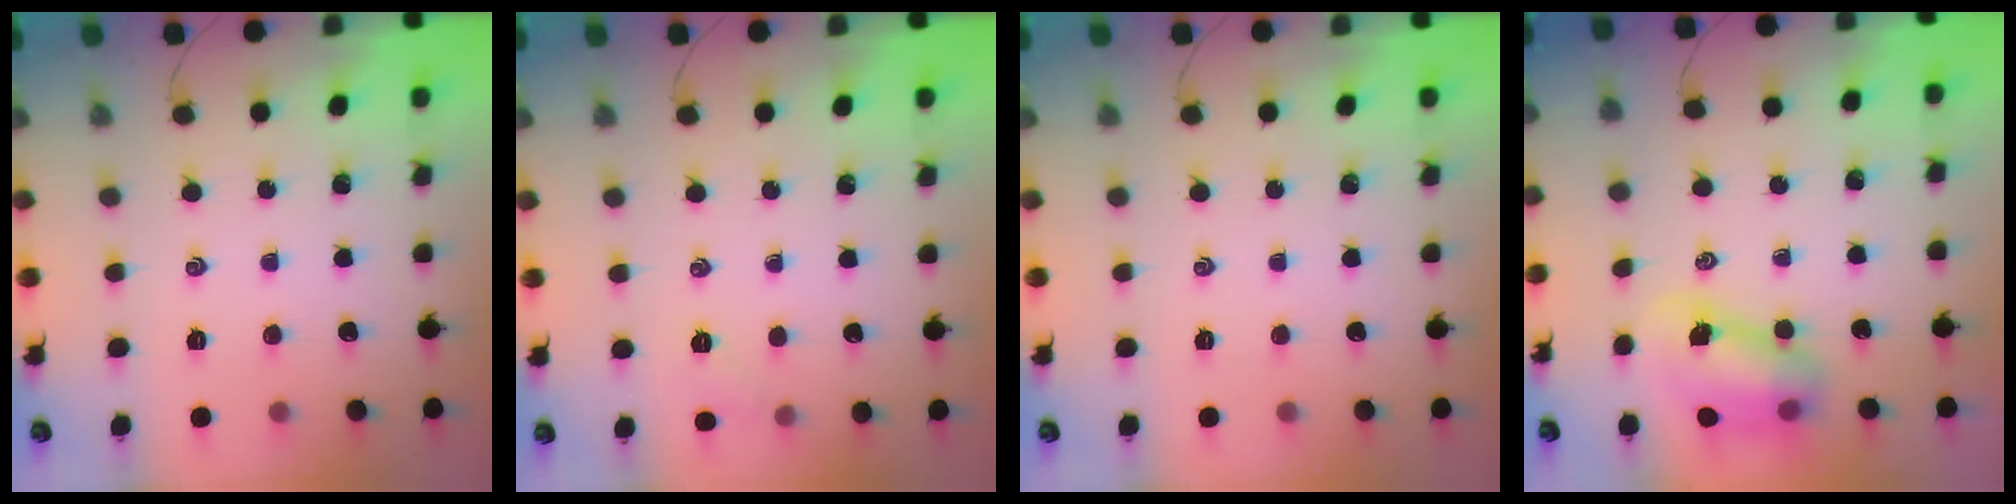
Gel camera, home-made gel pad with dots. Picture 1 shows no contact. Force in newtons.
{"total": 4.6, "press": 4.4, "slide": 1.3}
{"total": 0.0}
{"total": 8.2, "press": 8.0, "slide": 1.8}